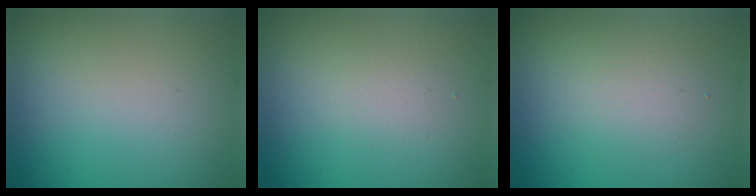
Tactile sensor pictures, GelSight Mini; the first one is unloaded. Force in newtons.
{"total": 1.3, "press": 1.3, "slide": 0.1}
{"total": 2.3, "press": 2.3, "slide": 0.2}